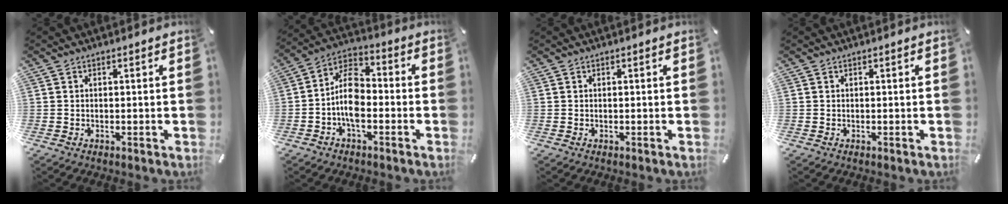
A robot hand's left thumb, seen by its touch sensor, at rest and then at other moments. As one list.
[{"total": 10.0, "force": [-3.1, 6.0, 7.5], "torque": [-0.149, 0.017, -0.054]}, {"total": 0.0}, {"total": 0.0}]